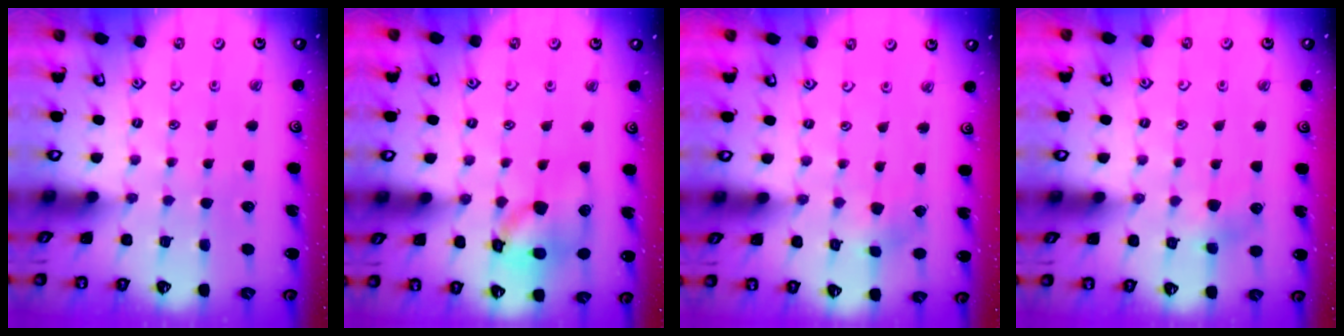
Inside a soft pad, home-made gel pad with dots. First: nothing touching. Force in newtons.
{"total": 13.5, "press": 13.3, "slide": 2.0}
{"total": 1.8, "press": 1.8, "slide": 0.2}
{"total": 6.7, "press": 6.7, "slide": 0.7}